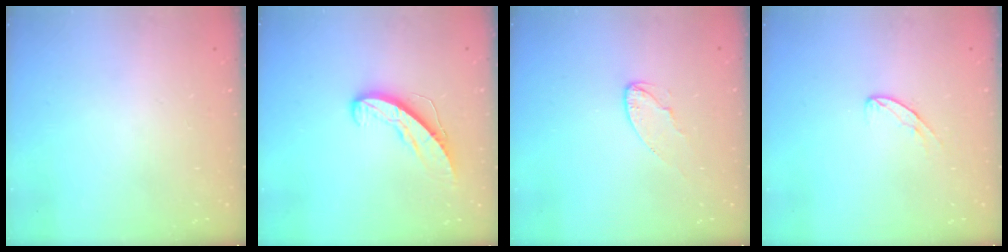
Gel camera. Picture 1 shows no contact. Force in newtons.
{"total": 8.7, "press": 8.6, "slide": 0.8}
{"total": 6.1, "press": 6.1, "slide": 0.3}
{"total": 5.2, "press": 5.2, "slide": 0.3}